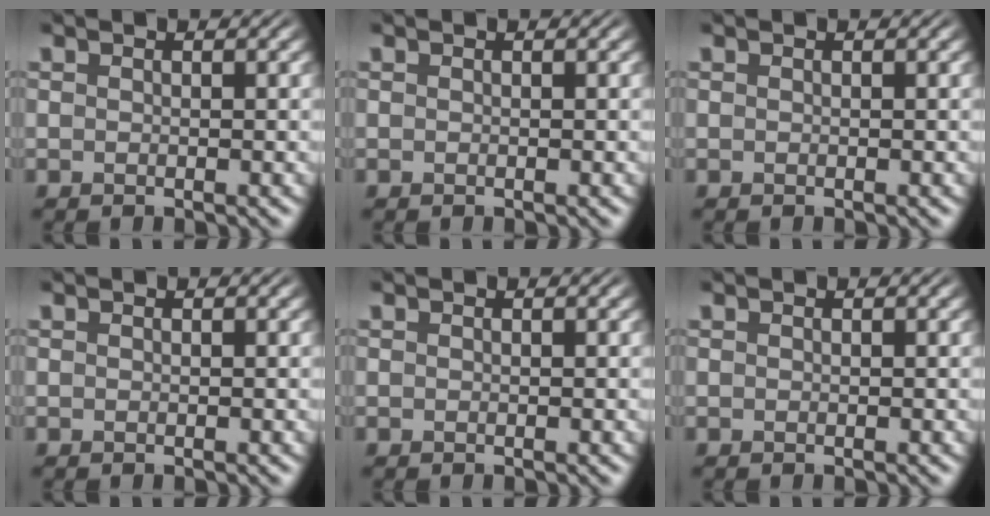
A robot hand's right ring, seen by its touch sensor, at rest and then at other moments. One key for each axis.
{"total": 0.0}
{"total": 0.0}
{"total": 0.0}
{"total": 0.0}
{"total": 0.0}